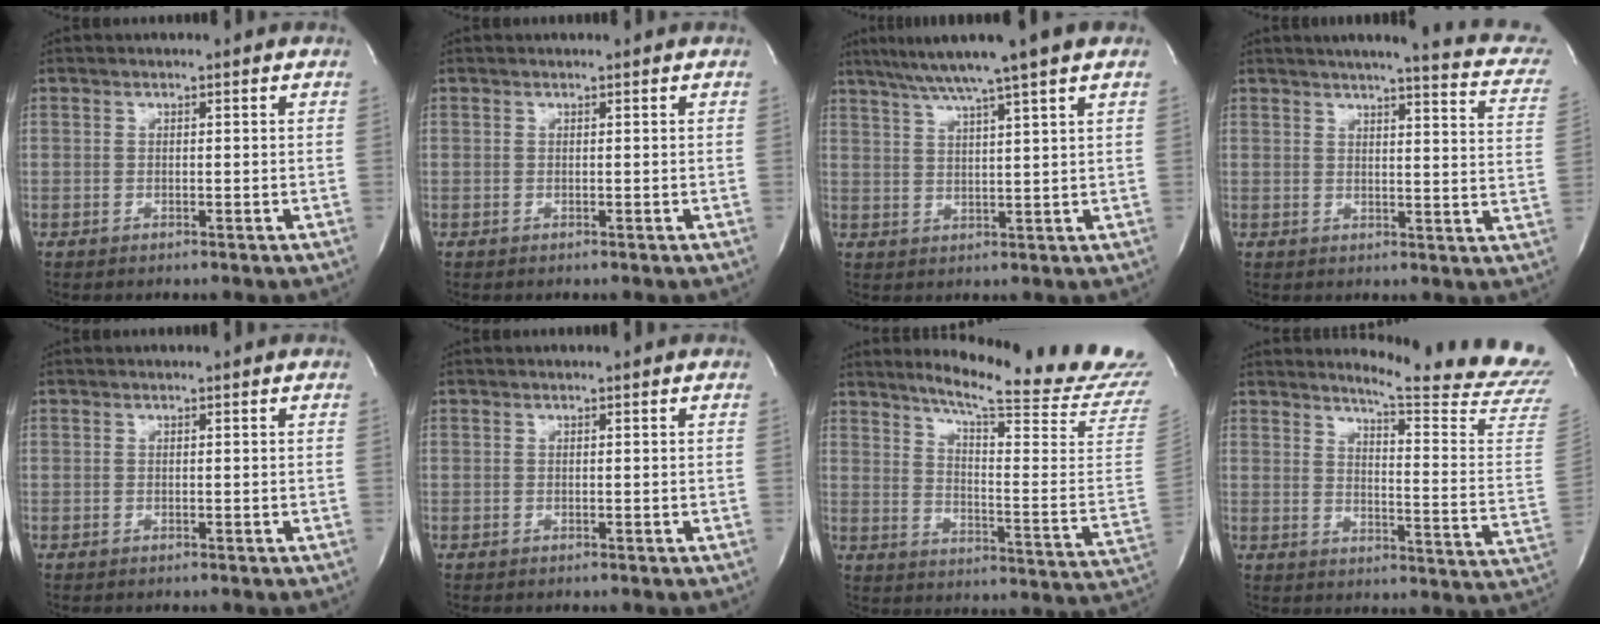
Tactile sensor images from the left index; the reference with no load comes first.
{"total": 0.0}
{"total": 9.5, "force": [7.1, -1.5, 6.1], "torque": [-0.103, 0.017, 0.106]}
{"total": 14.1, "force": [11.5, 1.8, 8.0], "torque": [-0.098, -0.024, 0.112]}
{"total": 0.0}
{"total": 0.0}
{"total": 23.2, "force": [20.7, -1.3, 10.5], "torque": [-0.160, -0.128, 0.255]}
{"total": 18.6, "force": [17.7, -1.4, 5.3], "torque": [-0.078, -0.159, 0.196]}